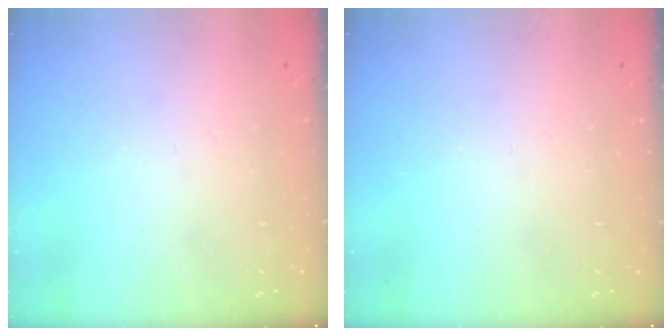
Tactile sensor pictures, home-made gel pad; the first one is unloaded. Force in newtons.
{"total": 0.0}